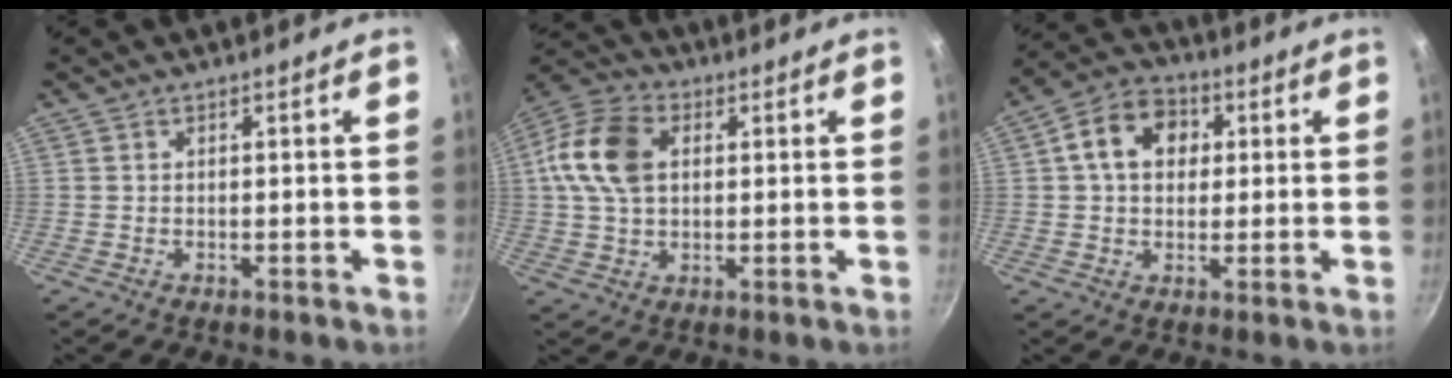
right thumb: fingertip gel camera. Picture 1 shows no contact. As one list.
[{"total": 13.1, "force": [2.3, 9.0, 9.3], "torque": [-0.166, 0.016, 0.027]}, {"total": 10.5, "force": [2.3, 8.0, 6.4], "torque": [-0.082, 0.016, 0.024]}]